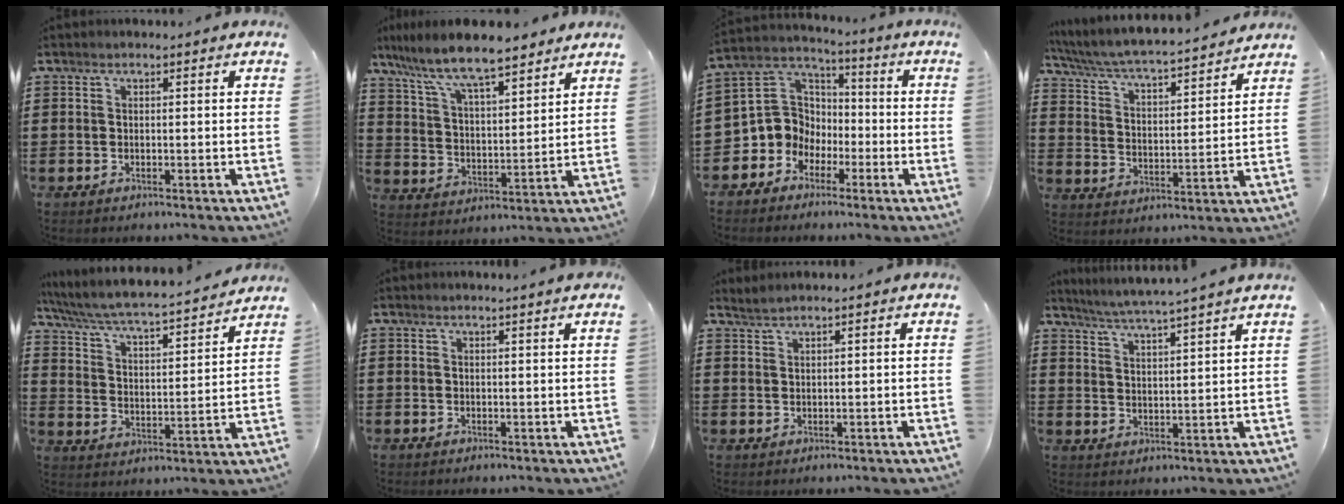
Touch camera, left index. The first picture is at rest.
{"total": 8.6, "force": [7.5, 1.3, 4.1], "torque": [-0.110, -0.035, 0.128]}
{"total": 8.4, "force": [-2.4, 7.8, 2.1], "torque": [-0.093, -0.002, -0.049]}
{"total": 5.0, "force": [4.7, 0.0, 1.6], "torque": [-0.056, -0.039, 0.072]}
{"total": 4.8, "force": [4.4, 0.0, 1.8], "torque": [-0.059, -0.041, 0.064]}
{"total": 1.1, "force": [1.0, -0.3, 0.5], "torque": [-0.009, -0.001, 0.018]}
{"total": 1.4, "force": [1.2, -0.2, 0.5], "torque": [-0.012, 0.000, 0.025]}
{"total": 4.2, "force": [3.8, -1.1, 1.4], "torque": [-0.042, -0.028, 0.064]}